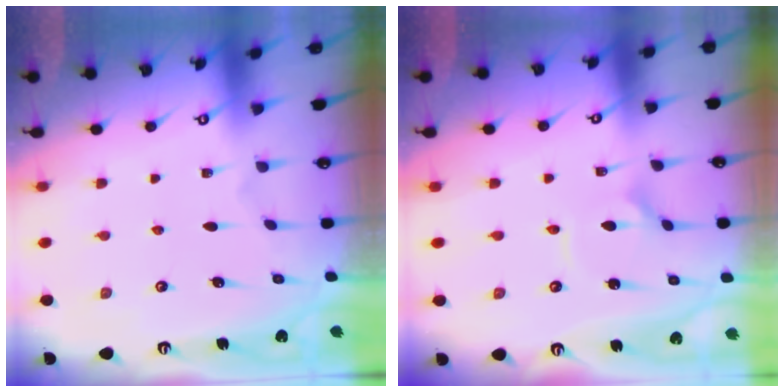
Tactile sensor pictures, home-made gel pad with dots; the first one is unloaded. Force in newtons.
{"total": 2.7, "press": 2.7, "slide": 0.2}